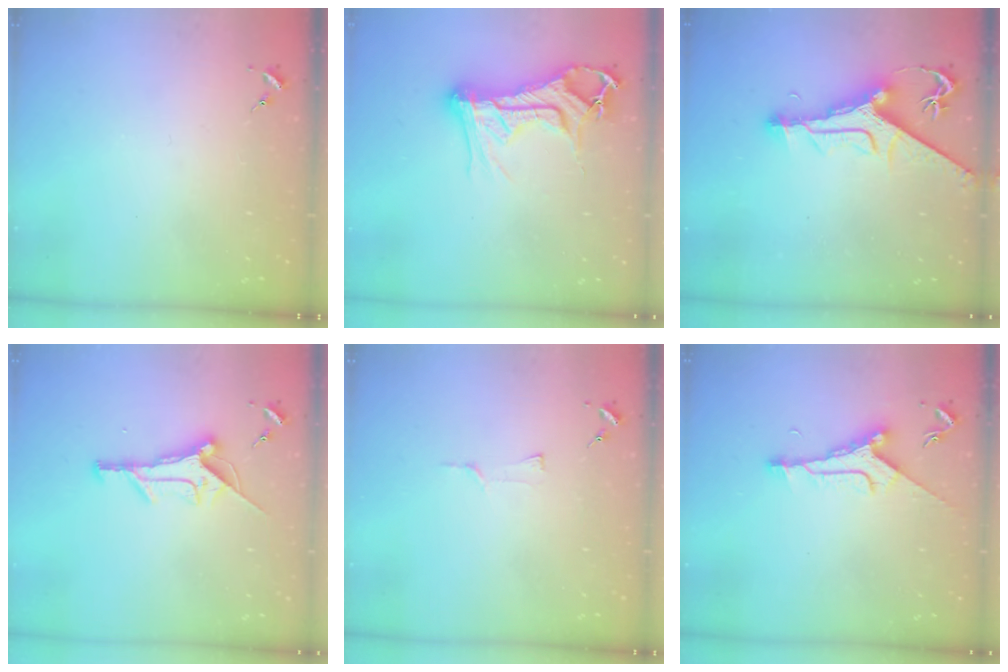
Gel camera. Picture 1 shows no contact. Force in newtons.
{"total": 15.6, "press": 15.6, "slide": 1.1}
{"total": 12.3, "press": 12.2, "slide": 1.7}
{"total": 11.7, "press": 11.7, "slide": 0.3}
{"total": 4.1, "press": 4.1, "slide": 0.4}
{"total": 9.1, "press": 9.1, "slide": 0.7}